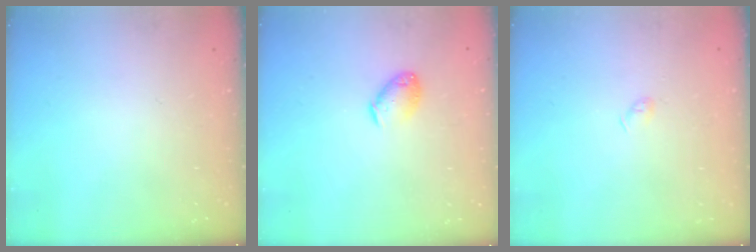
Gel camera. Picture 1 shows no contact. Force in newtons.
{"total": 7.8, "press": 7.7, "slide": 1.0}
{"total": 2.6, "press": 2.5, "slide": 0.4}